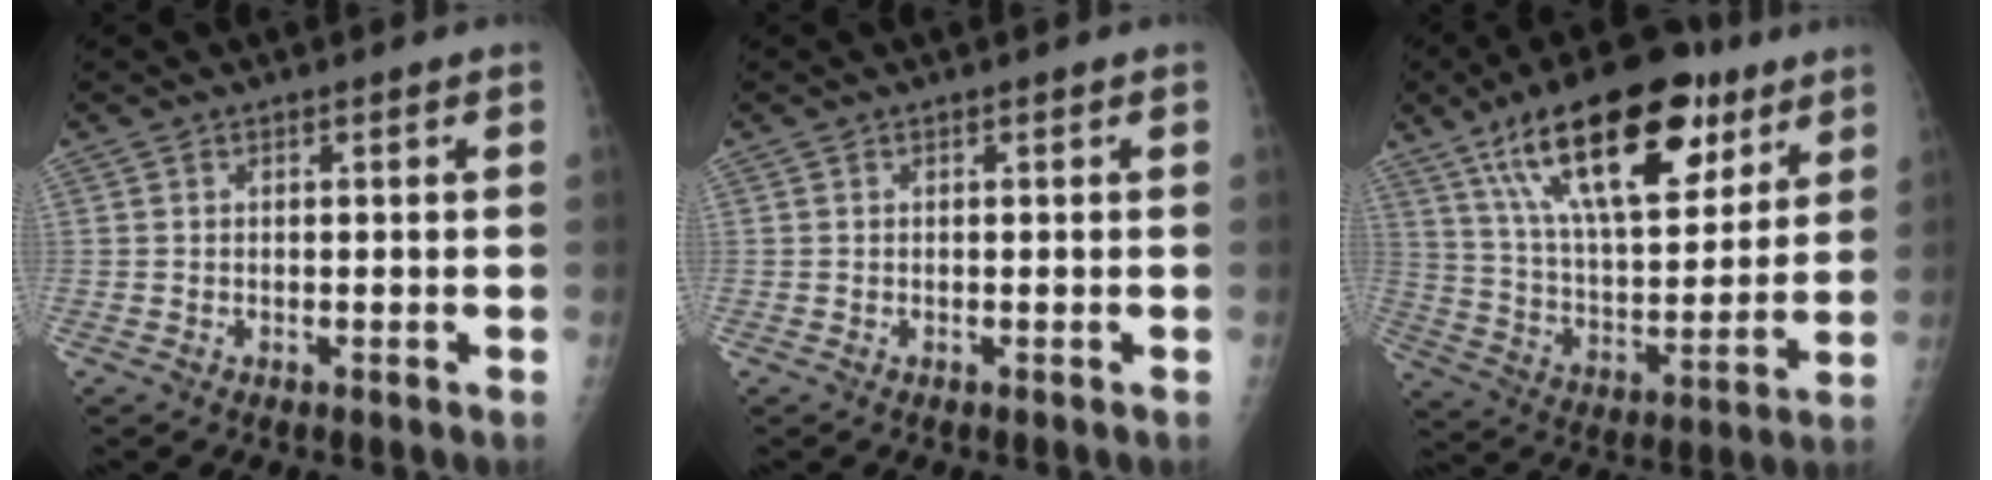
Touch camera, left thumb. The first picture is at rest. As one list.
[{"total": 0.0}, {"total": 25.6, "force": [14.1, 10.9, 18.3], "torque": [-0.269, -0.035, 0.240]}]